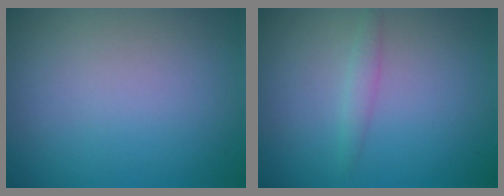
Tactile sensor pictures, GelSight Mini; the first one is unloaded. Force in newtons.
{"total": 1.2, "press": 1.2, "slide": 0.1}